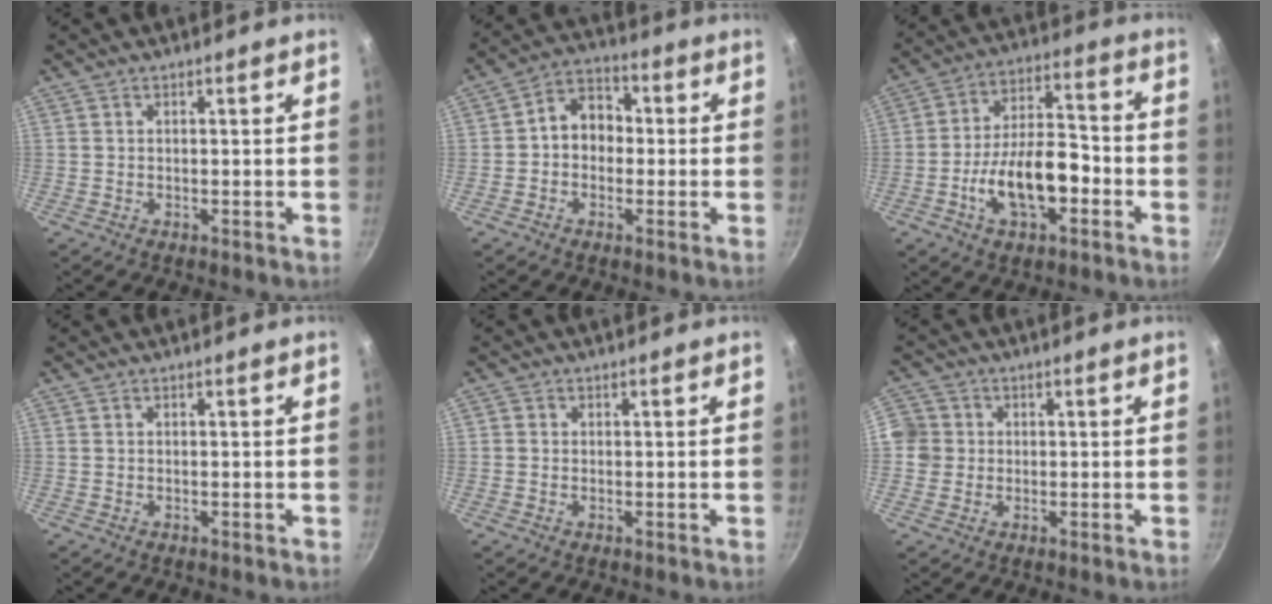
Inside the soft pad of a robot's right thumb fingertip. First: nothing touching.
{"total": 7.8, "force": [-0.2, 6.3, 4.7], "torque": [-0.034, 0.025, -0.021]}
{"total": 14.3, "force": [-4.9, 7.4, 11.3], "torque": [-0.171, 0.050, -0.086]}
{"total": 0.0}
{"total": 0.8, "force": [0.0, 0.8, 0.2], "torque": [-0.001, 0.001, -0.004]}
{"total": 4.8, "force": [0.0, 4.7, 1.1], "torque": [0.011, 0.005, -0.011]}